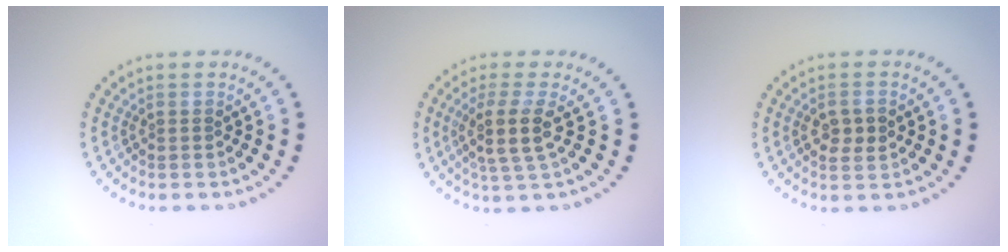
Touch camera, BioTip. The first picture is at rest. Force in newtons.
{"total": 3.5, "press": 2.8, "slide": 2.0}
{"total": 2.4, "press": 2.4, "slide": 0.2}